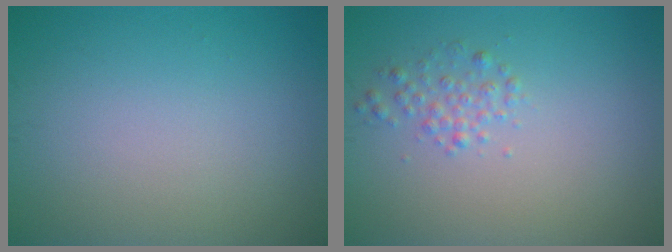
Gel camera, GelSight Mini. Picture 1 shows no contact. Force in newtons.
{"total": 1.5, "press": 1.5, "slide": 0.0}